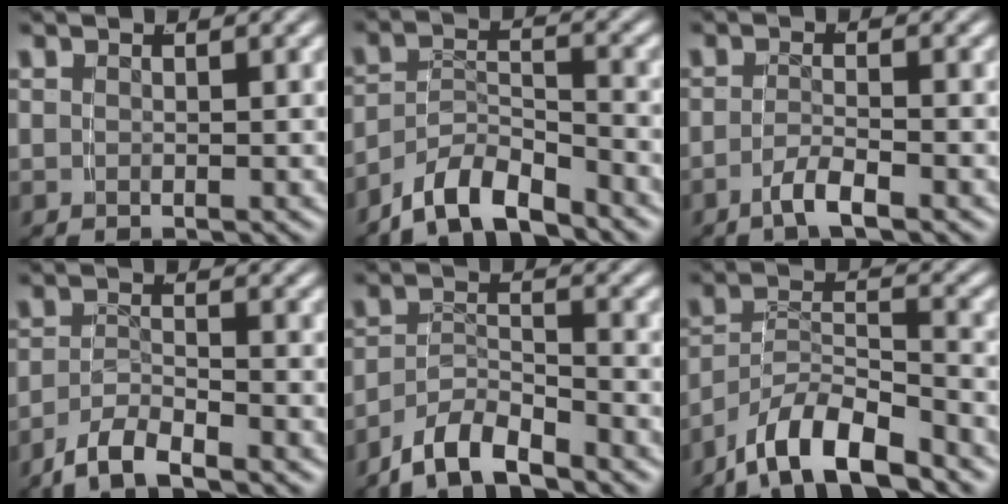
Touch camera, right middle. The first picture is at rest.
{"total": 5.5, "force": [-4.3, 2.4, 2.4], "torque": [-0.042, -0.005, -0.076]}
{"total": 2.5, "force": [-2.0, -0.1, 1.4], "torque": [-0.030, -0.004, -0.036]}
{"total": 3.8, "force": [-3.0, 1.3, 2.0], "torque": [-0.044, -0.007, -0.053]}
{"total": 5.0, "force": [-4.2, 2.0, 2.0], "torque": [-0.036, -0.002, -0.076]}
{"total": 6.2, "force": [-4.7, 2.5, 3.2], "torque": [-0.051, -0.005, -0.080]}